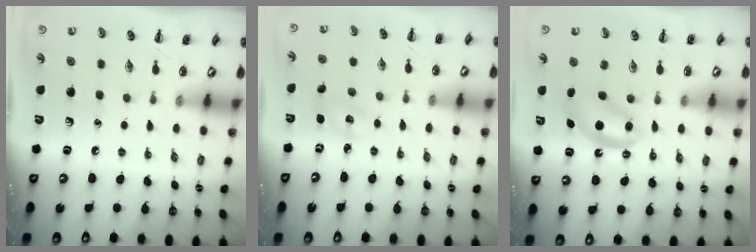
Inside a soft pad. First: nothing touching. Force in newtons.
{"total": 3.5, "press": 3.4, "slide": 1.0}
{"total": 5.8, "press": 5.6, "slide": 1.3}